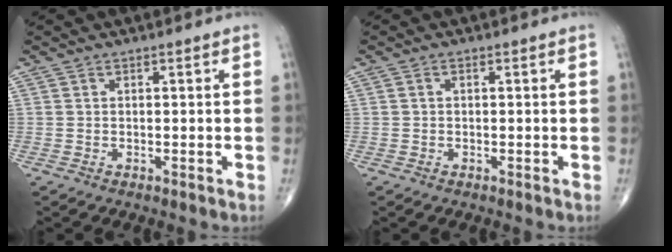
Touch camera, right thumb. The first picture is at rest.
{"total": 0.5, "force": [0.0, 0.3, 0.4], "torque": [-0.008, 0.000, -0.001]}